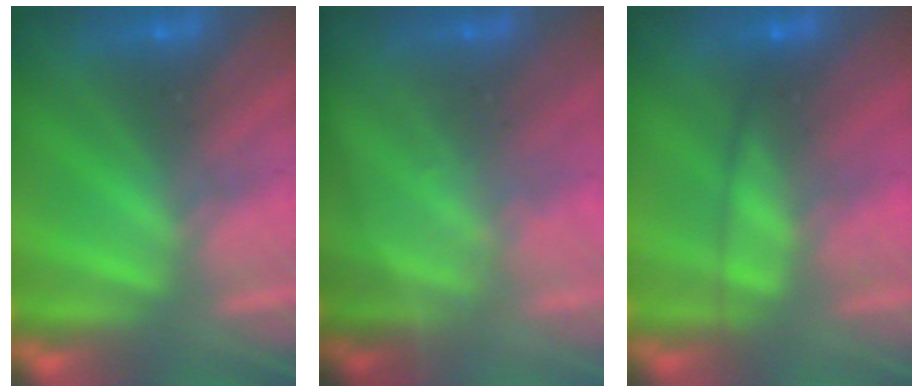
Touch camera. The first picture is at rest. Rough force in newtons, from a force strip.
{"total": 1.3}
{"total": 2.4}